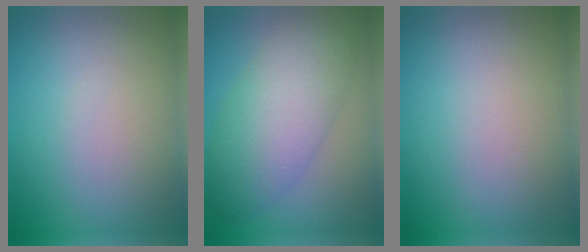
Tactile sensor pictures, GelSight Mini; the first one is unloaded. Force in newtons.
{"total": 6.9, "press": 6.9, "slide": 0.2}
{"total": 0.0}